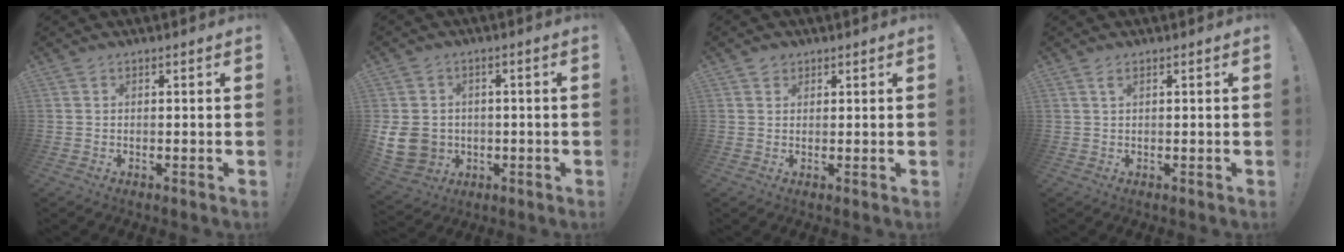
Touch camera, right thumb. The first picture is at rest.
{"total": 10.5, "force": [-1.3, 9.2, 5.0], "torque": [-0.114, 0.005, -0.019]}
{"total": 1.8, "force": [1.2, 1.3, 0.2], "torque": [0.001, -0.004, 0.020]}
{"total": 1.3, "force": [0.5, 0.2, 1.2], "torque": [-0.024, 0.001, 0.009]}